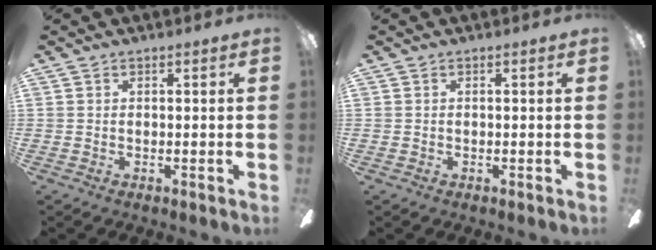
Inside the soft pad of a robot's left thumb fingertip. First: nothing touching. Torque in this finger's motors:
{"motor_torque": [0.16, 0.09, 0.10, 0.29, 0.00]}